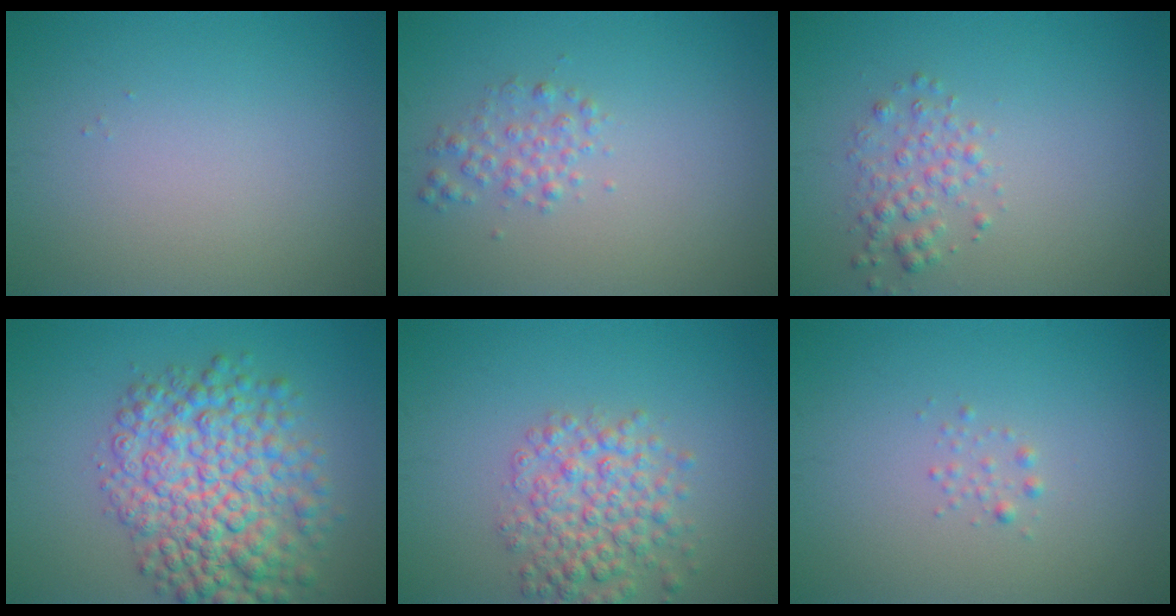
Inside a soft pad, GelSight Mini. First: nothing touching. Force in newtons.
{"total": 1.7, "press": 1.7, "slide": 0.0}
{"total": 2.0, "press": 2.0, "slide": 0.1}
{"total": 8.8, "press": 8.8, "slide": 0.1}
{"total": 4.8, "press": 4.8, "slide": 0.2}
{"total": 0.7, "press": 0.7, "slide": 0.0}